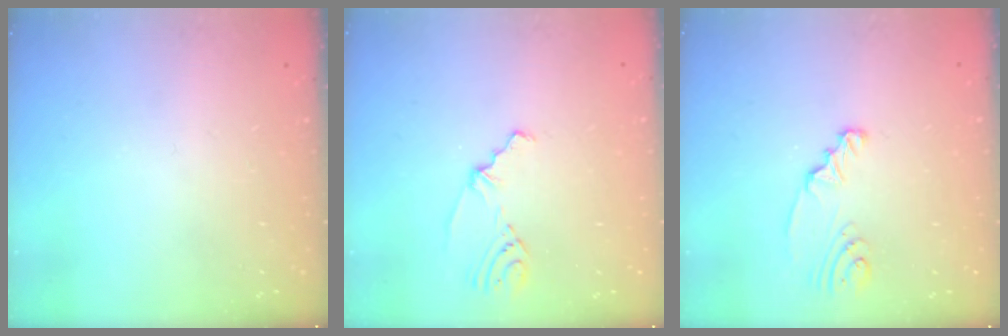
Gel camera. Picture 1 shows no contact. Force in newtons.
{"total": 2.5, "press": 2.1, "slide": 1.4}
{"total": 2.3, "press": 2.3, "slide": 0.3}